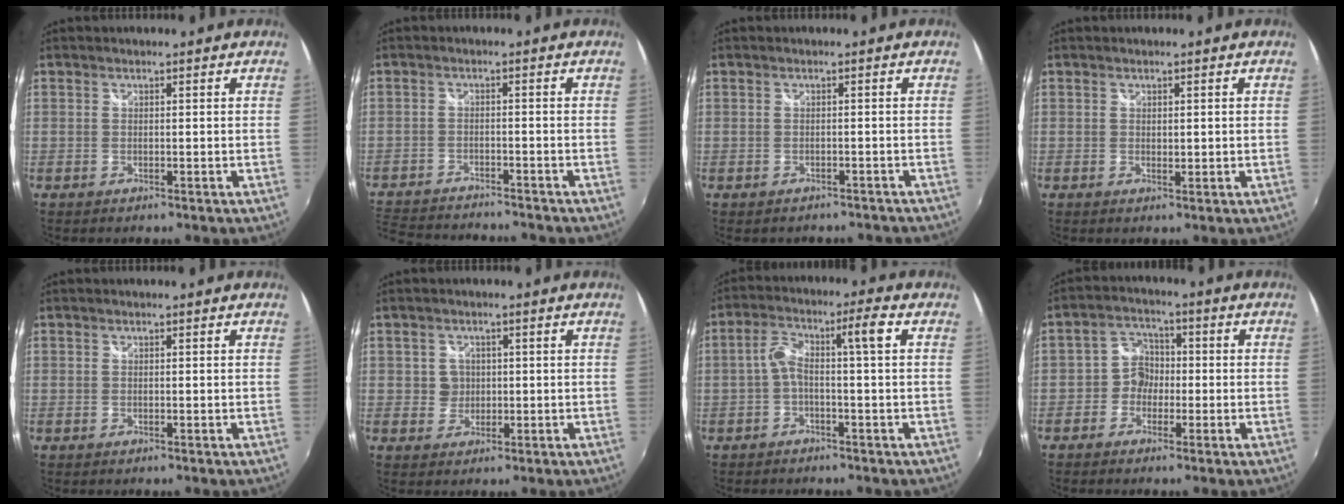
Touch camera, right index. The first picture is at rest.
{"total": 11.4, "force": [-10.4, 2.8, 3.7], "torque": [-0.104, -0.005, -0.171]}
{"total": 4.3, "force": [-3.7, 1.8, 1.3], "torque": [-0.024, -0.013, -0.042]}
{"total": 1.3, "force": [0.3, 0.7, 1.0], "torque": [-0.016, -0.002, 0.005]}
{"total": 0.0}
{"total": 2.9, "force": [0.2, 2.9, 0.4], "torque": [-0.001, 0.006, 0.002]}
{"total": 5.5, "force": [-0.8, 0.1, 5.4], "torque": [-0.109, 0.012, -0.013]}
{"total": 5.0, "force": [-1.7, 4.5, 1.3], "torque": [-0.018, 0.017, -0.039]}